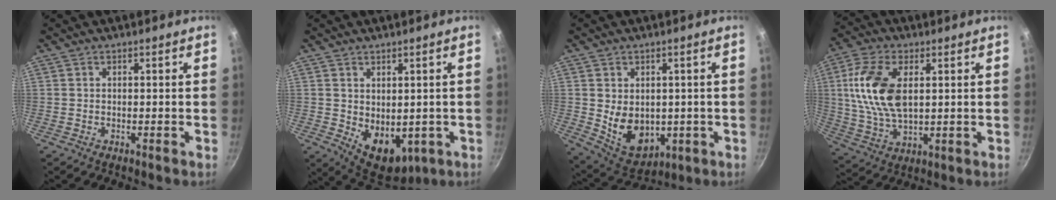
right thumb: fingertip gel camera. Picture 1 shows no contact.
{"total": 9.8, "force": [-0.8, 6.7, 7.1], "torque": [-0.076, -0.018, 0.012]}
{"total": 10.7, "force": [-0.2, 8.0, 7.2], "torque": [-0.091, -0.017, 0.026]}
{"total": 14.4, "force": [2.7, 7.8, 11.8], "torque": [-0.226, -0.005, 0.054]}